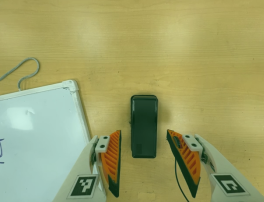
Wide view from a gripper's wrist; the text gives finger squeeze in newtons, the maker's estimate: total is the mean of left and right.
{"total": 0.0}